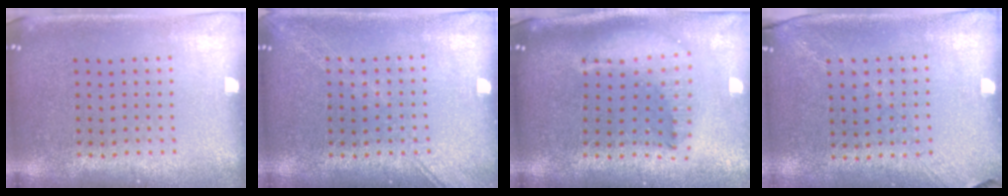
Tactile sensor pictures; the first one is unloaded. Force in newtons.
{"total": 2.4, "press": 2.3, "slide": 0.4}
{"total": 2.2, "press": 1.7, "slide": 1.4}
{"total": 1.3, "press": 1.0, "slide": 0.8}